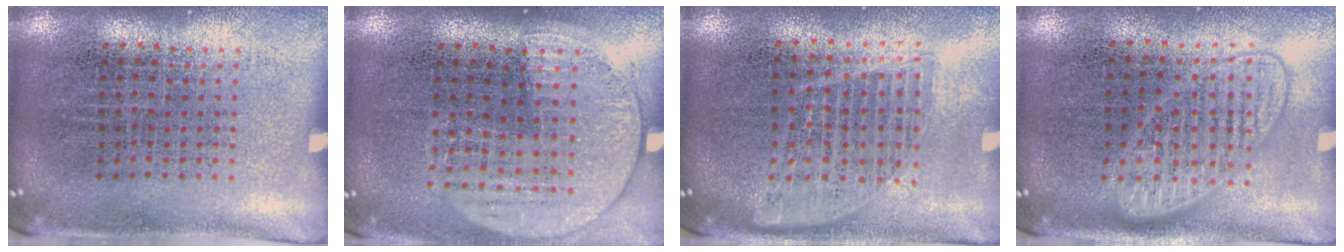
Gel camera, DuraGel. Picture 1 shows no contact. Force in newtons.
{"total": 1.5, "press": 1.4, "slide": 0.6}
{"total": 1.6, "press": 1.4, "slide": 0.7}
{"total": 1.5, "press": 1.5, "slide": 0.2}